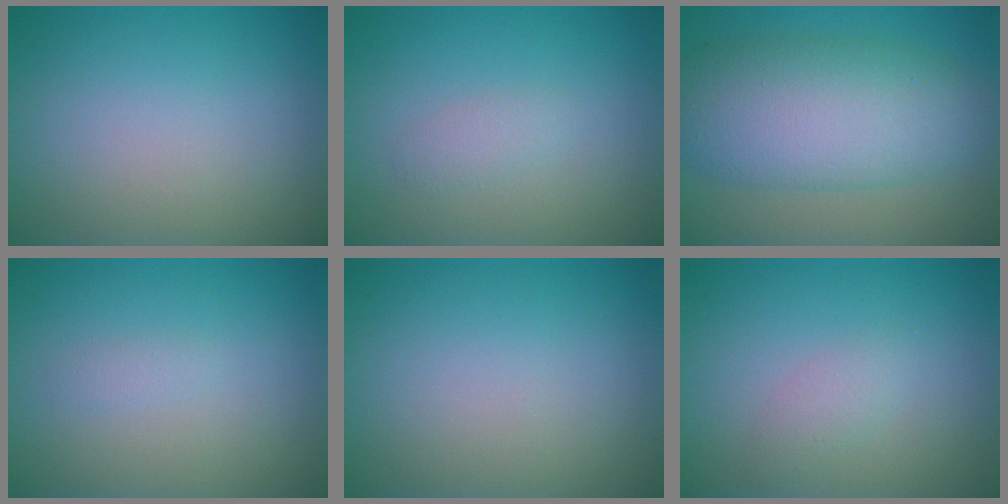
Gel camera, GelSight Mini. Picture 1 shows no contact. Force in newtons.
{"total": 1.2, "press": 1.2, "slide": 0.0}
{"total": 9.9, "press": 9.9, "slide": 0.1}
{"total": 0.6, "press": 0.6, "slide": 0.0}
{"total": 0.0}
{"total": 1.4, "press": 1.4, "slide": 0.0}